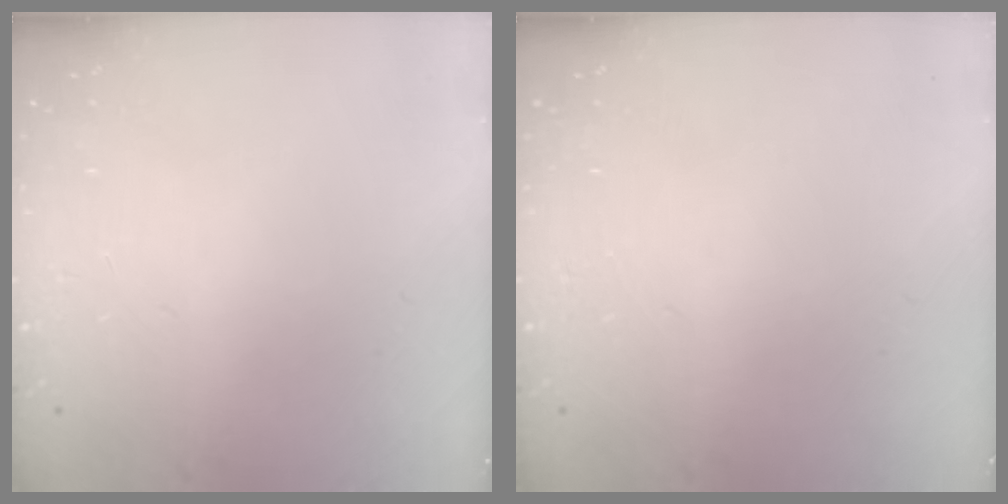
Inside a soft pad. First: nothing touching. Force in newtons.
{"total": 0.0}